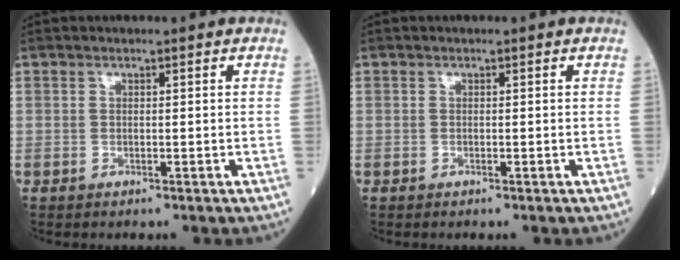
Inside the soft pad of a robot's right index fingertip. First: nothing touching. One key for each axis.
{"total": 0.0}